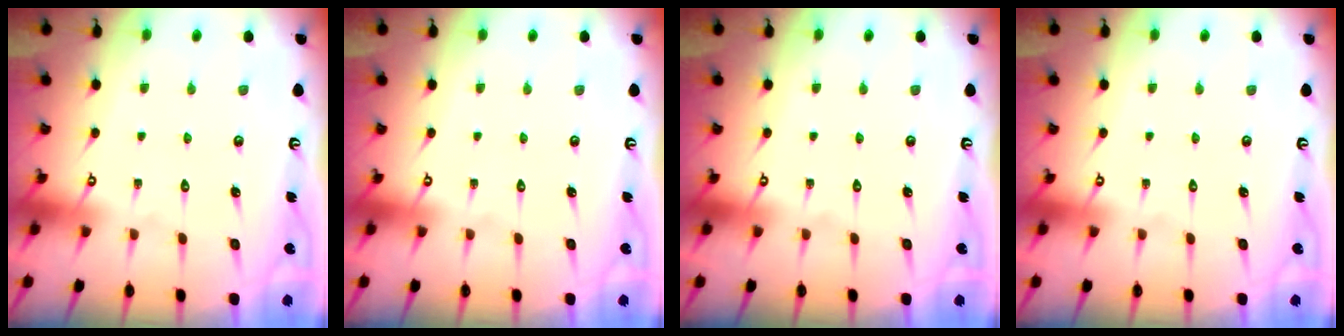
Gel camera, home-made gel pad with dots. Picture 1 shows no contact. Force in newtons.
{"total": 0.0}
{"total": 0.0}
{"total": 0.0}